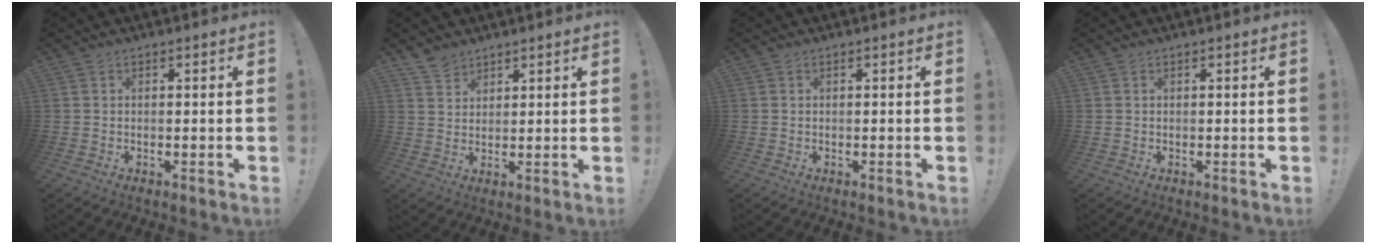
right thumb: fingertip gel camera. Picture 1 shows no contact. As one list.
[{"total": 4.4, "force": [3.6, 2.3, 0.5], "torque": [-0.003, -0.028, 0.069]}, {"total": 0.0}, {"total": 0.0}]